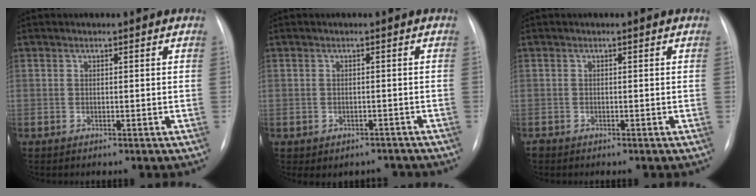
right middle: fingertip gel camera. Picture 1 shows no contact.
{"total": 3.5, "force": [-2.8, 2.2, 0.4], "torque": [-0.001, 0.018, -0.032]}
{"total": 0.6, "force": [-0.5, 0.3, 0.1], "torque": [-0.003, 0.001, -0.010]}